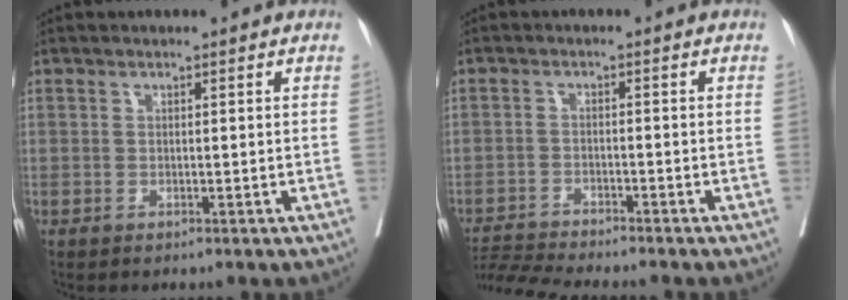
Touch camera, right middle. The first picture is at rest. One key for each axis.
{"total": 6.6, "fx": -6.4, "fy": -1.2, "fz": 1.4, "tx": -0.020, "ty": -0.006, "tz": -0.108}